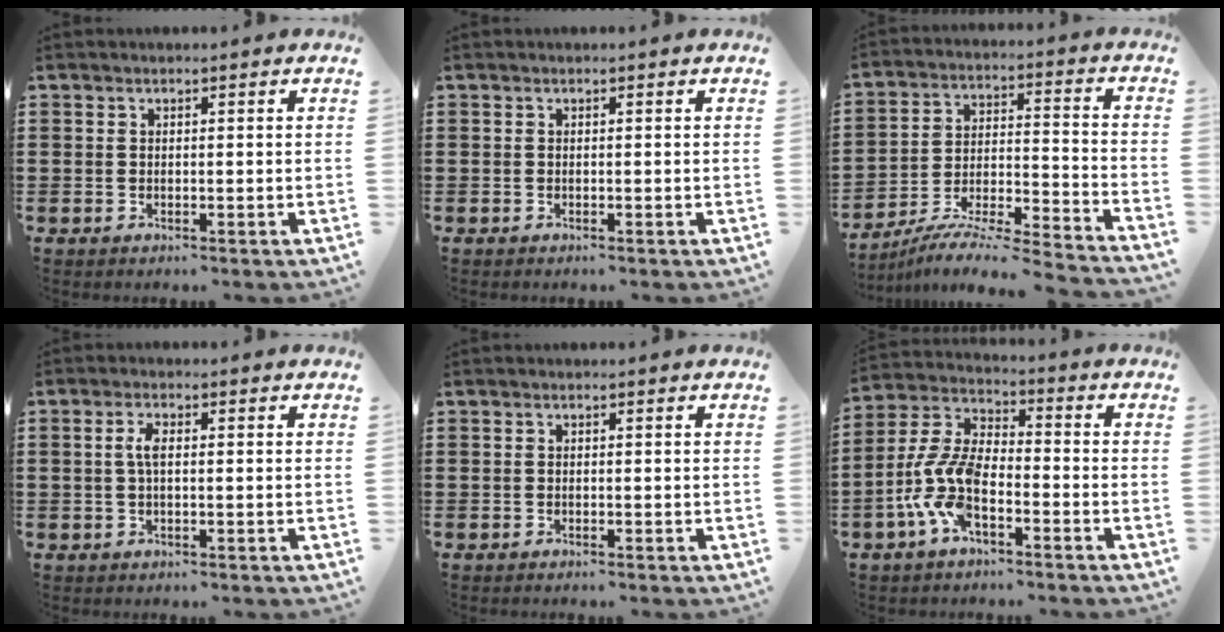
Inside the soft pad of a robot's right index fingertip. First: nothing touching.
{"total": 0.0}
{"total": 7.0, "force": [-6.5, -0.1, 2.5], "torque": [-0.044, -0.009, -0.134]}
{"total": 2.7, "force": [0.2, 1.0, 2.5], "torque": [-0.050, 0.004, 0.001]}
{"total": 0.0}
{"total": 9.6, "force": [-4.4, 4.0, 7.6], "torque": [-0.201, -0.014, -0.091]}